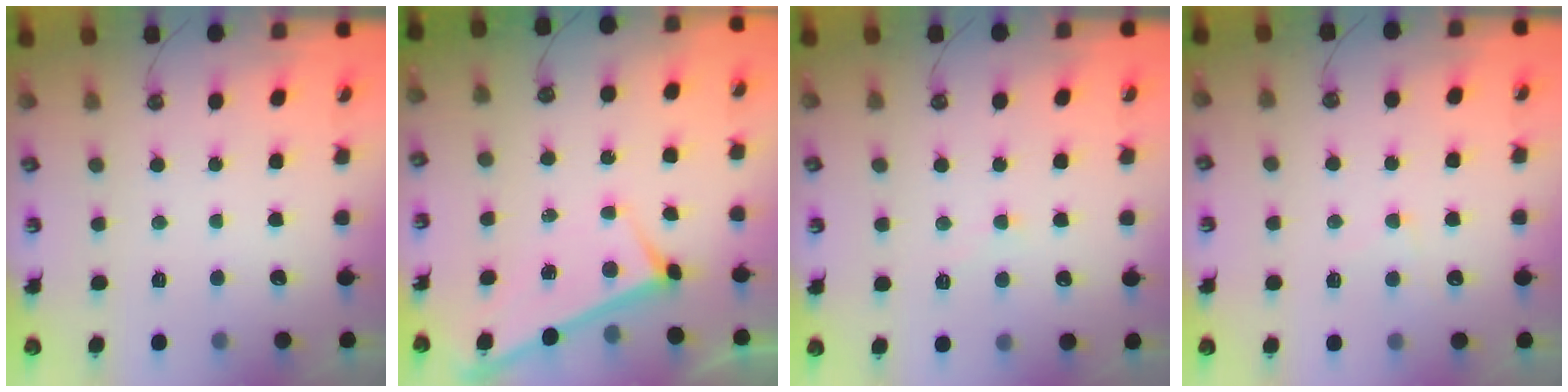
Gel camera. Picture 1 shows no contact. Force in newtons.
{"total": 3.2, "press": 3.2, "slide": 0.3}
{"total": 1.1, "press": 1.0, "slide": 0.4}
{"total": 4.0, "press": 3.9, "slide": 0.8}